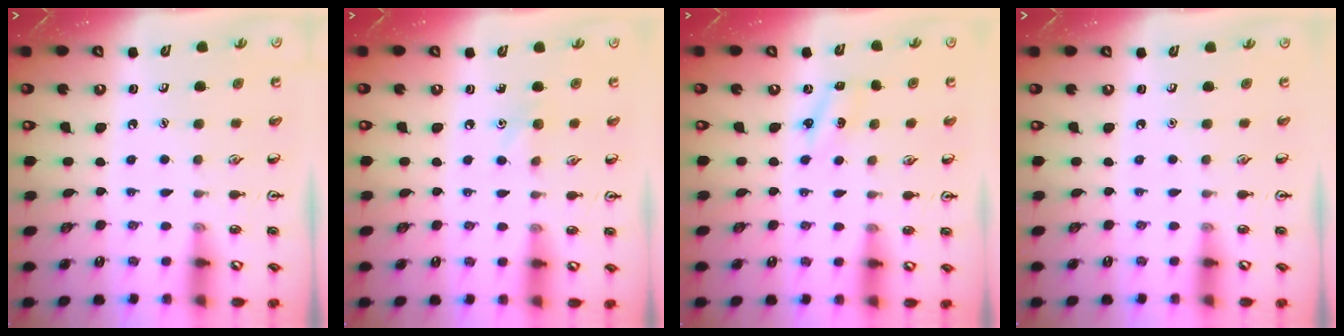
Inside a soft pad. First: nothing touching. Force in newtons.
{"total": 5.2, "press": 4.9, "slide": 1.7}
{"total": 2.5, "press": 2.3, "slide": 0.9}
{"total": 0.0}